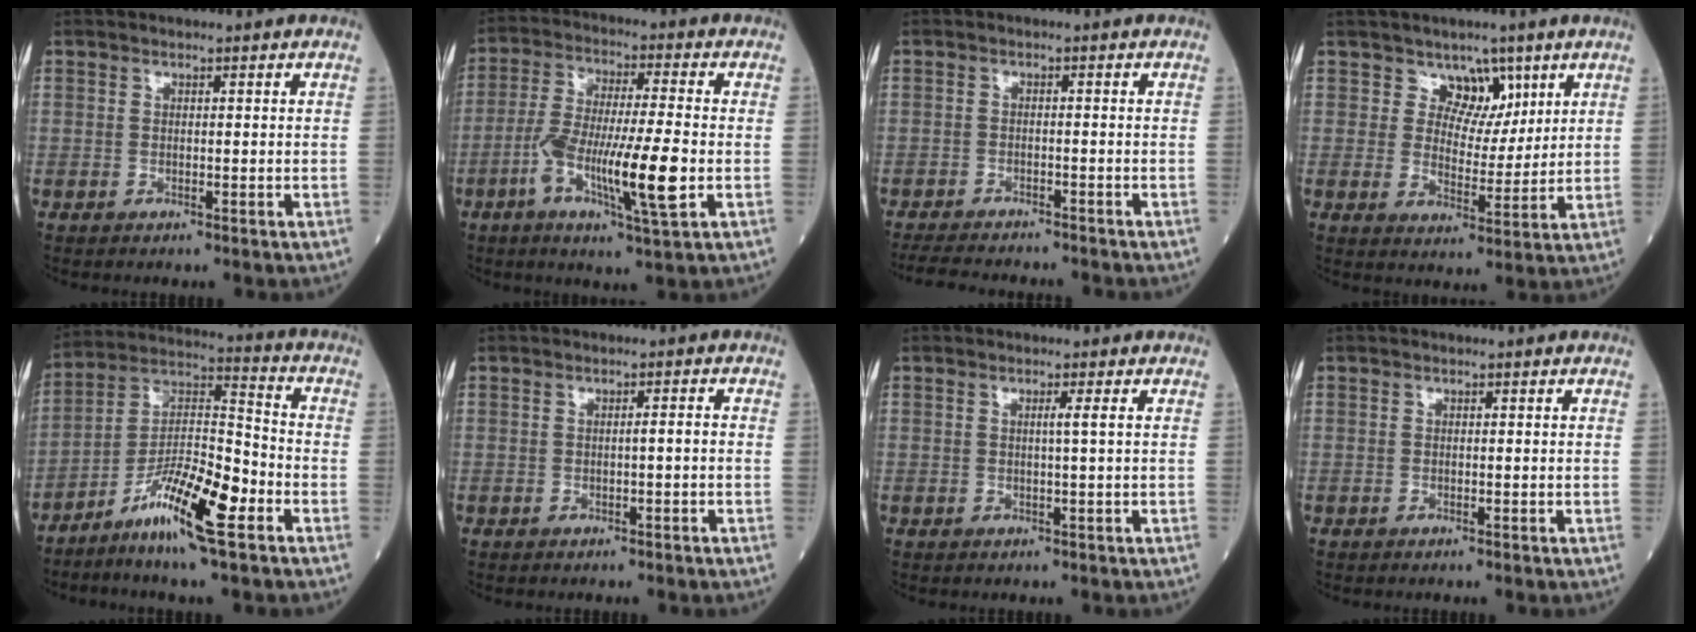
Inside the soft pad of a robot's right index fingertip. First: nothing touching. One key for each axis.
{"total": 12.7, "fx": -3.5, "fy": 0.9, "fz": 12.2, "tx": -0.231, "ty": -0.005, "tz": -0.065}
{"total": 10.4, "fx": -9.5, "fy": 1.6, "fz": 3.7, "tx": -0.061, "ty": -0.014, "tz": -0.136}
{"total": 5.2, "fx": 3.4, "fy": 3.6, "fz": 1.5, "tx": -0.014, "ty": -0.004, "tz": 0.058}
{"total": 13.0, "fx": -6.9, "fy": 1.4, "fz": 11.0, "tx": -0.199, "ty": -0.007, "tz": -0.129}
{"total": 1.1, "fx": -0.2, "fy": -0.1, "fz": 1.1, "tx": -0.021, "ty": -0.001, "tz": -0.001}
{"total": 1.3, "fx": 0.3, "fy": -0.6, "fz": 1.1, "tx": -0.024, "ty": -0.004, "tz": 0.005}
{"total": 0.0}